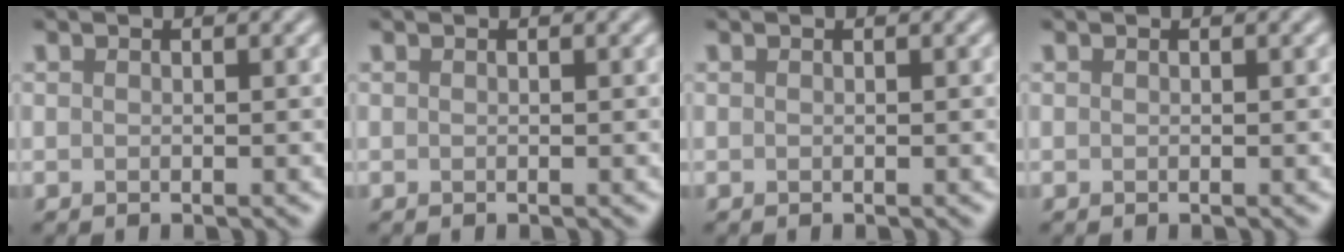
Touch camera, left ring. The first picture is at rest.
{"total": 0.0}
{"total": 0.0}
{"total": 0.0}